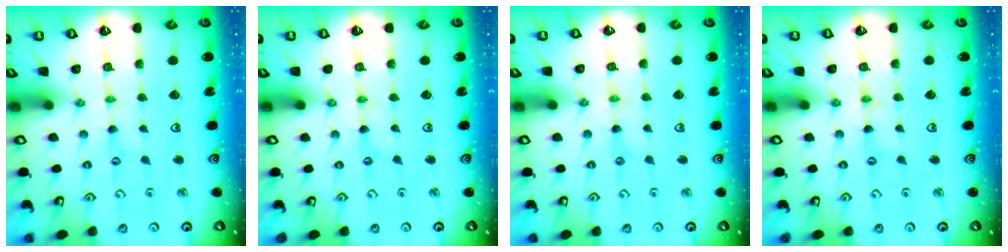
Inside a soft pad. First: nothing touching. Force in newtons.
{"total": 0.0}
{"total": 0.0}
{"total": 0.0}